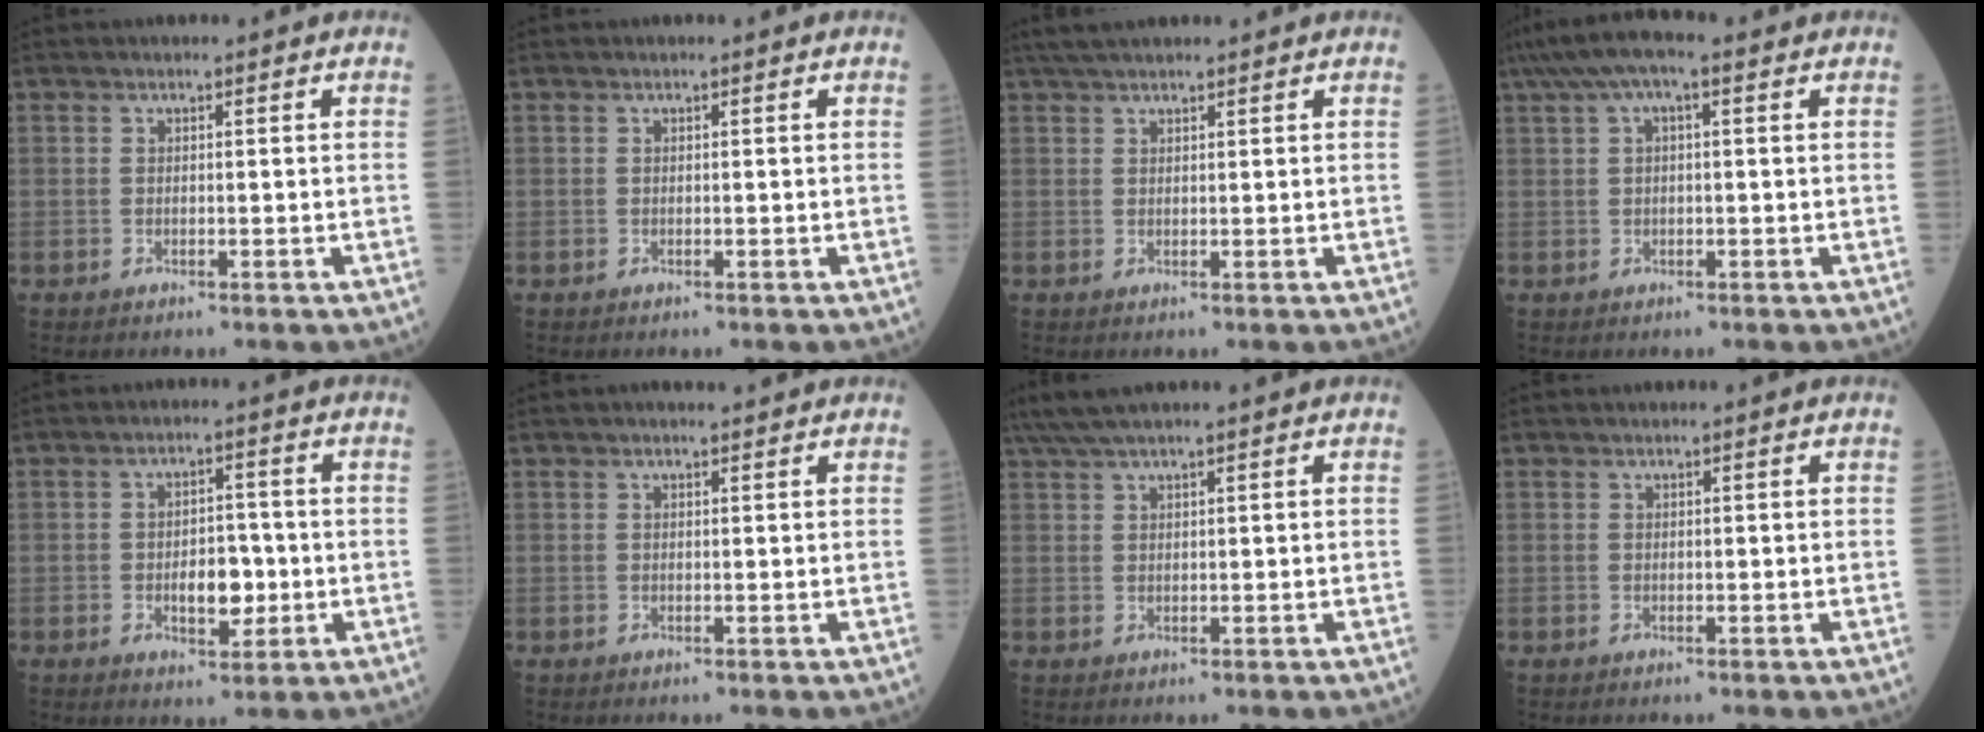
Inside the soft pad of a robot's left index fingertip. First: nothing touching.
{"total": 0.0}
{"total": 4.8, "force": [4.1, 0.7, 2.4], "torque": [-0.040, 0.034, 0.073]}
{"total": 6.3, "force": [3.2, 1.5, 5.2], "torque": [-0.106, 0.040, 0.053]}
{"total": 5.5, "force": [-1.2, 2.8, 4.6], "torque": [-0.074, 0.005, -0.014]}
{"total": 0.8, "force": [0.6, 0.1, 0.4], "torque": [-0.015, 0.004, 0.009]}
{"total": 5.0, "force": [4.1, -0.1, 2.9], "torque": [-0.058, 0.034, 0.081]}
{"total": 0.0}